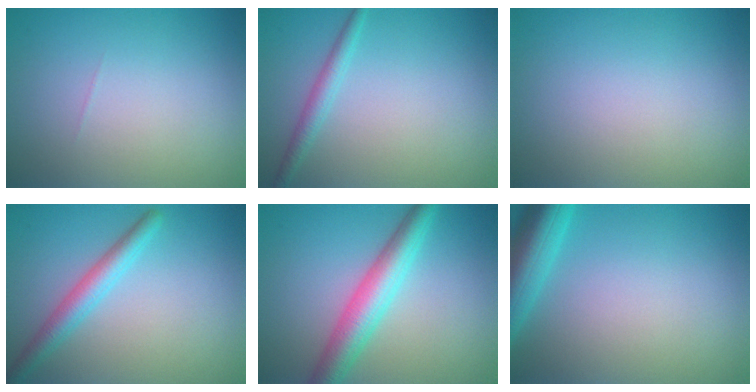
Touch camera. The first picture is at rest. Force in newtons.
{"total": 1.8, "press": 1.8, "slide": 0.0}
{"total": 0.0}
{"total": 3.1, "press": 3.0, "slide": 0.1}
{"total": 5.1, "press": 5.1, "slide": 0.1}
{"total": 6.3, "press": 6.3, "slide": 0.4}